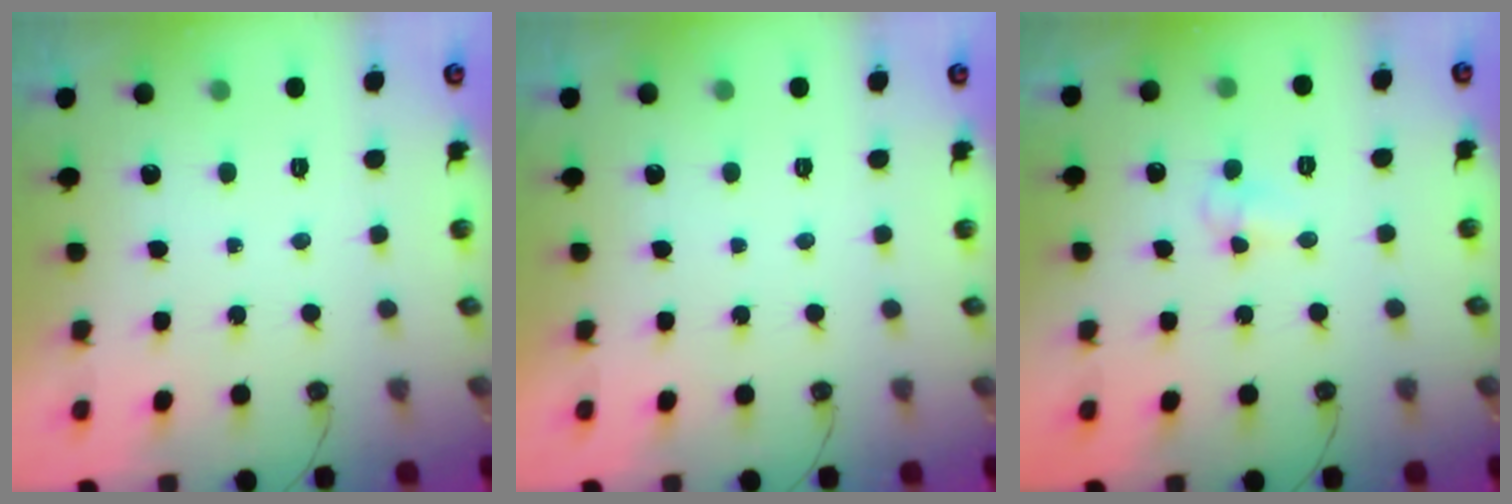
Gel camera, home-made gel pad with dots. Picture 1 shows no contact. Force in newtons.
{"total": 0.0}
{"total": 4.5, "press": 4.4, "slide": 0.7}